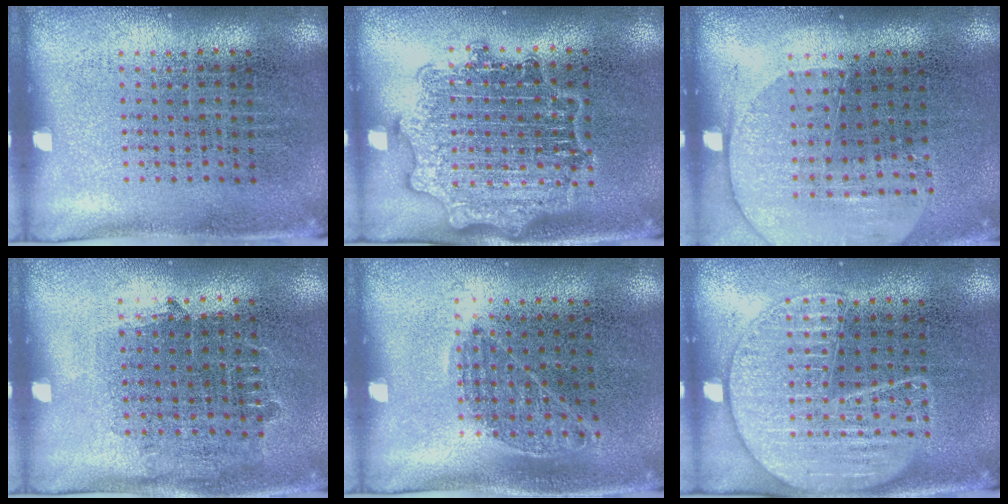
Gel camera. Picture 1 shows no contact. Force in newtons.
{"total": 2.7, "press": 2.7, "slide": 0.4}
{"total": 1.7, "press": 1.5, "slide": 0.7}
{"total": 0.8, "press": 0.8, "slide": 0.3}
{"total": 0.9, "press": 0.7, "slide": 0.6}
{"total": 1.6, "press": 1.6, "slide": 0.1}